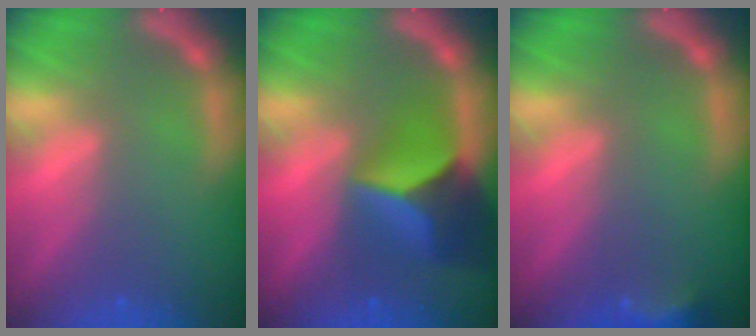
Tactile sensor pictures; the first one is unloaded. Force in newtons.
{"total": 7.9}
{"total": 3.0}